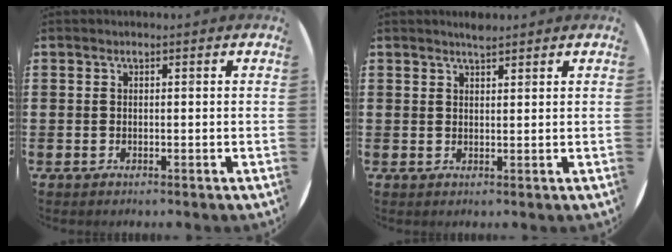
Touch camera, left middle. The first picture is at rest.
{"total": 1.6, "force": [1.6, 0.1, 0.4], "torque": [-0.008, 0.001, 0.029]}